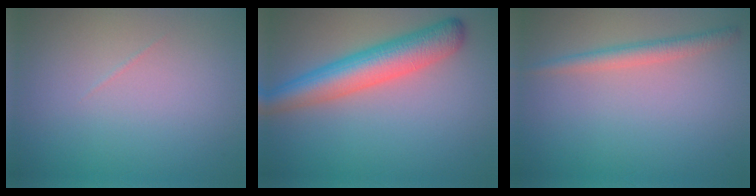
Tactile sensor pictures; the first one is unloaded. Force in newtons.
{"total": 6.1, "press": 6.1, "slide": 0.2}
{"total": 2.0, "press": 2.0, "slide": 0.1}